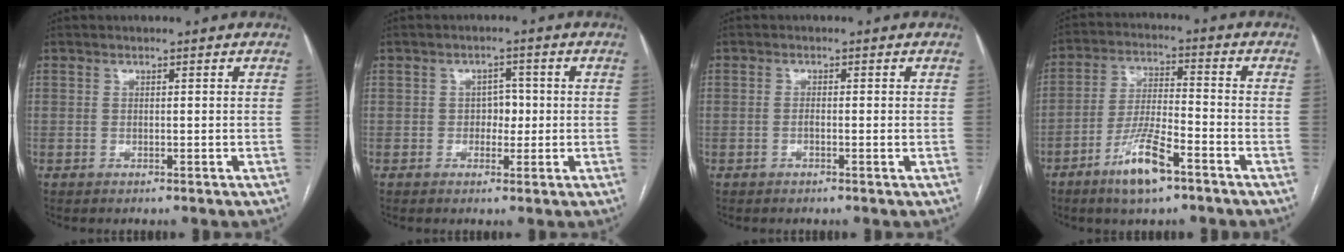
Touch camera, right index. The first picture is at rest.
{"total": 2.7, "force": [-0.2, 2.0, 1.9], "torque": [-0.017, 0.008, -0.004]}
{"total": 1.5, "force": [-0.4, 0.2, 1.4], "torque": [-0.022, 0.001, -0.006]}
{"total": 9.5, "force": [-5.8, 1.8, 7.3], "torque": [-0.145, -0.007, -0.107]}